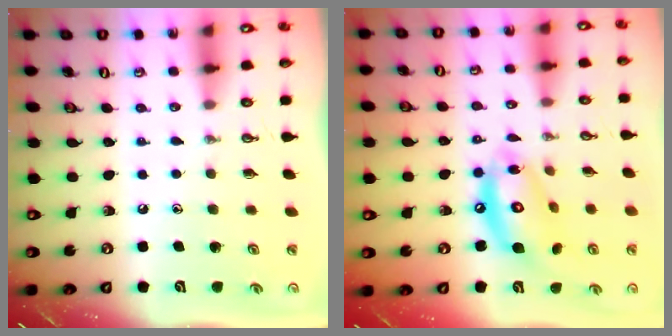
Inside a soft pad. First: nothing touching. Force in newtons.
{"total": 14.5, "press": 14.4, "slide": 1.3}